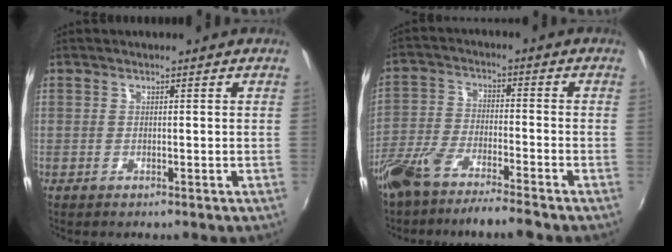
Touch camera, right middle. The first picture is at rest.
{"total": 10.5, "force": [-8.5, 1.4, 5.9], "torque": [-0.137, -0.020, -0.160]}